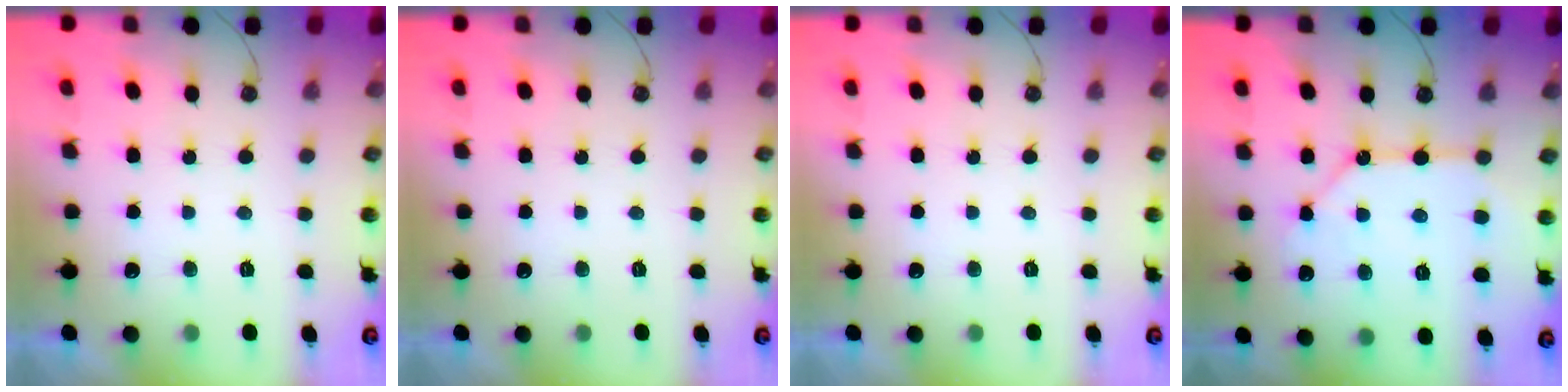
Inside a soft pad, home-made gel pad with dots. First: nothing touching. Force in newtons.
{"total": 0.0}
{"total": 0.0}
{"total": 12.0, "press": 11.9, "slide": 1.3}